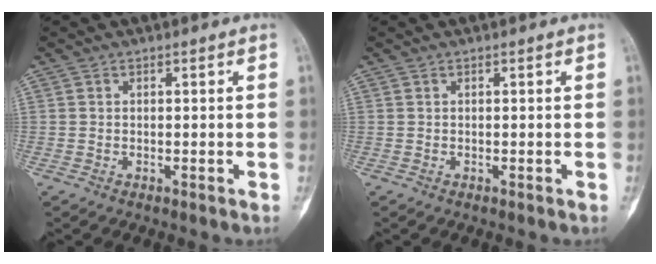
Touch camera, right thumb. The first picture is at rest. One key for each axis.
{"total": 0.0}